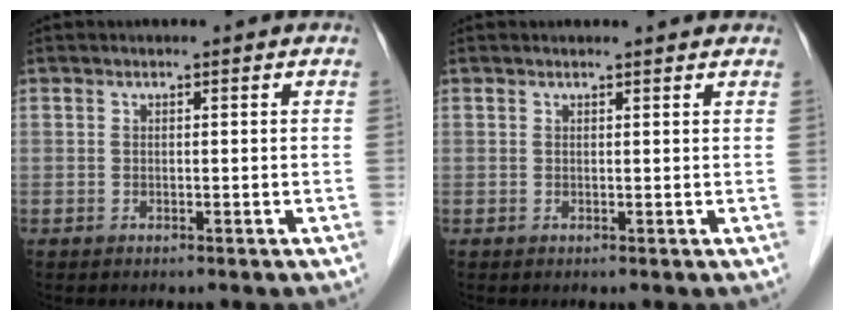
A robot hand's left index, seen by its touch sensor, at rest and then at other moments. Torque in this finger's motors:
{"motor_torque": [0.25, -0.23, -0.01, 0.00]}